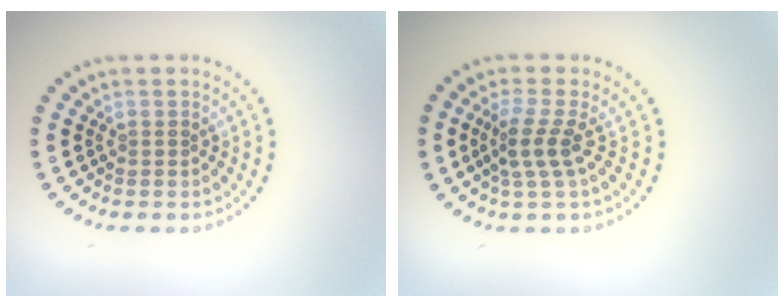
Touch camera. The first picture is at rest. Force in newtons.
{"total": 2.5, "press": 2.0, "slide": 1.5}